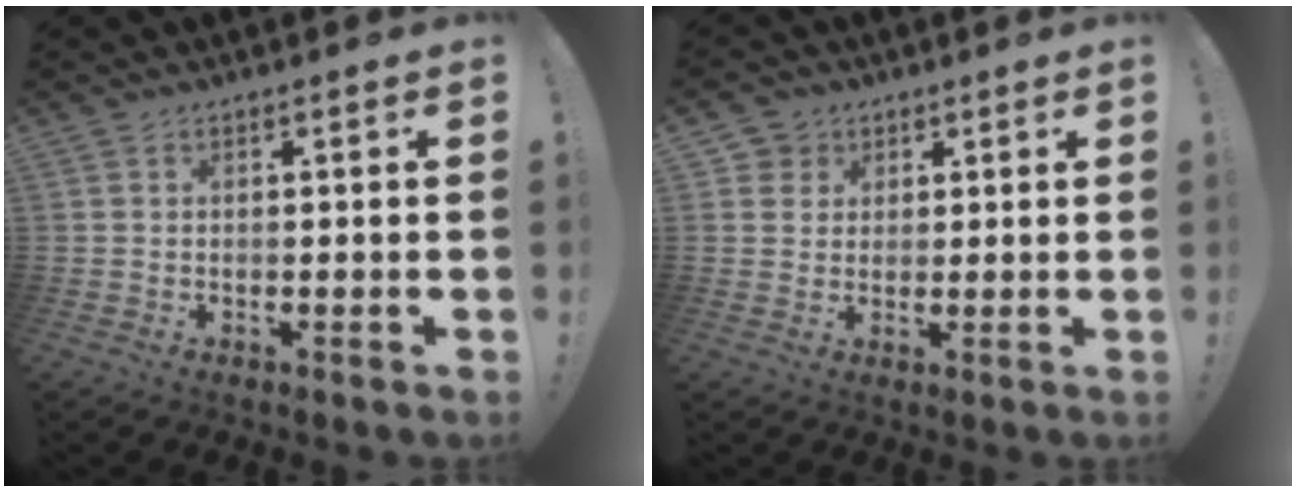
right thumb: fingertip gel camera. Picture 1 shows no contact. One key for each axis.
{"total": 4.5, "fx": 2.0, "fy": 4.0, "fz": 0.3, "tx": -0.002, "ty": -0.013, "tz": 0.038}